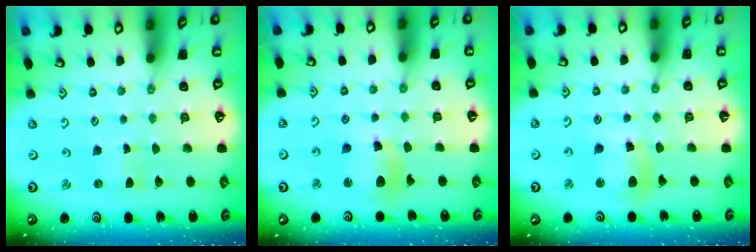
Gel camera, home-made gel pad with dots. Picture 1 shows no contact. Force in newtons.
{"total": 10.9, "press": 10.7, "slide": 2.3}
{"total": 10.3, "press": 10.2, "slide": 1.5}